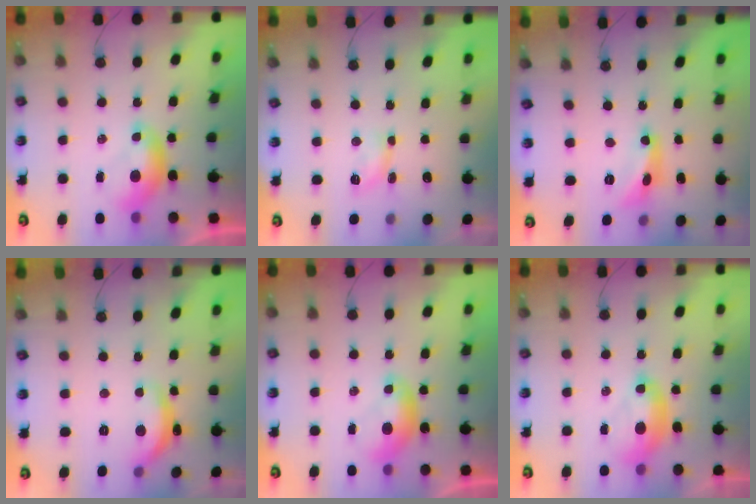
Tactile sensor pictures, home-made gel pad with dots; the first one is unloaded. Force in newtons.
{"total": 2.9, "press": 2.9, "slide": 0.5}
{"total": 7.4, "press": 7.4, "slide": 0.5}
{"total": 6.7, "press": 6.7, "slide": 0.6}
{"total": 0.0}
{"total": 2.5, "press": 2.5, "slide": 0.6}